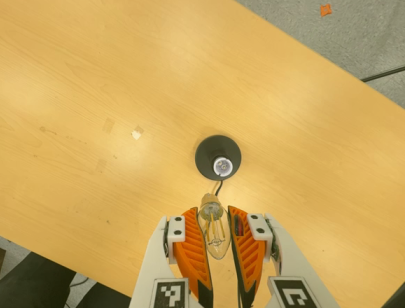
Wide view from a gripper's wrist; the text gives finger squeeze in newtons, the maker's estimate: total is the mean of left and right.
{"total": 21.0, "left": 25.7, "right": 16.4}